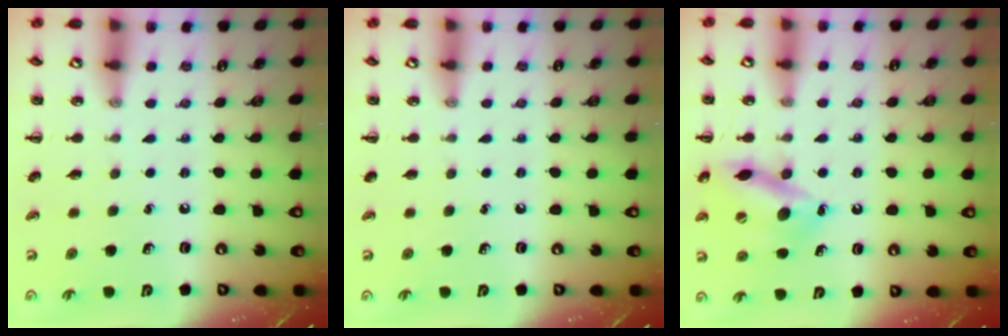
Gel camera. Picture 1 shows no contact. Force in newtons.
{"total": 0.0}
{"total": 14.8, "press": 14.5, "slide": 2.7}